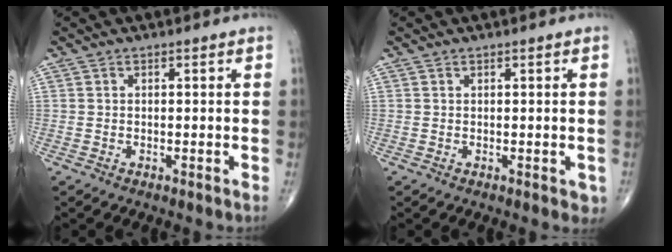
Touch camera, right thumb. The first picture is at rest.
{"total": 1.5, "force": [0.0, 0.9, 1.2], "torque": [-0.007, -0.001, 0.002]}